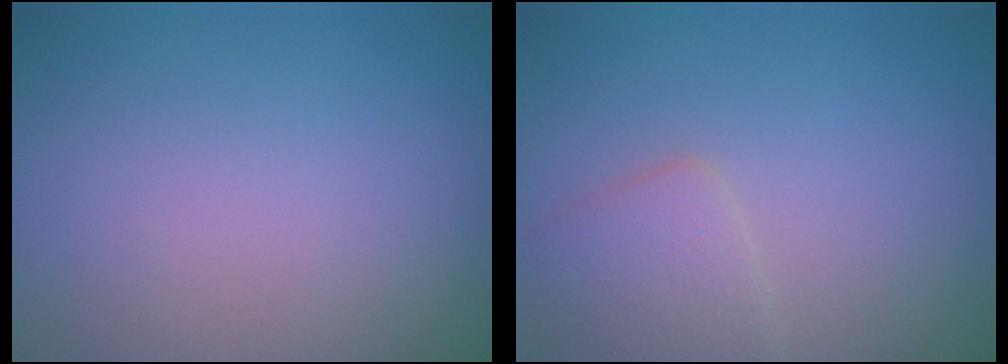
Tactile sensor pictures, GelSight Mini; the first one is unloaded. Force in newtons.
{"total": 2.6, "press": 2.6, "slide": 0.1}